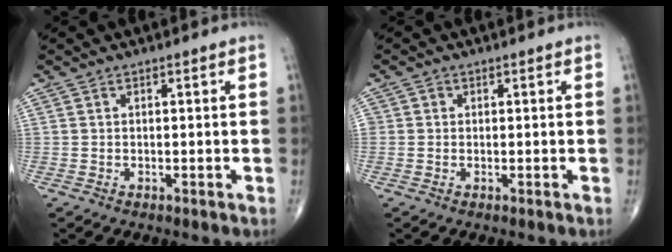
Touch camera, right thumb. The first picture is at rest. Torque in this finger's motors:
{"motor_torque": [0.04, 0.23, 0.27, 0.18, -0.02]}